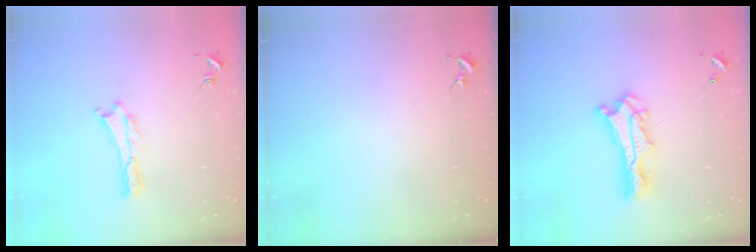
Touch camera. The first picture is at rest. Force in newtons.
{"total": 0.0}
{"total": 6.7, "press": 6.7, "slide": 0.5}